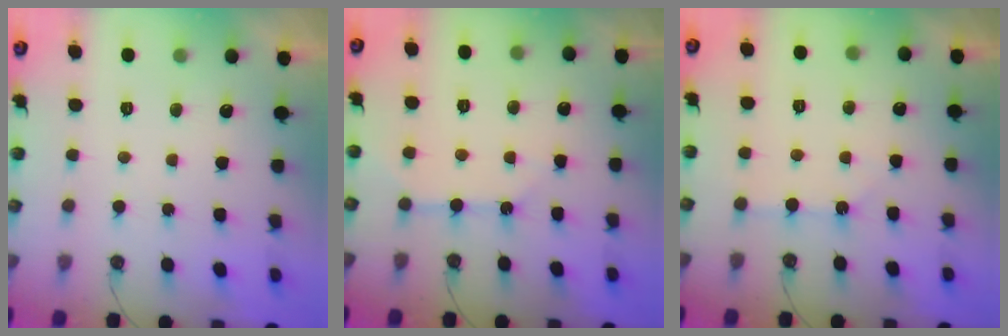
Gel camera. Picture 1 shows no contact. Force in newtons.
{"total": 7.5, "press": 7.5, "slide": 0.8}
{"total": 2.1, "press": 2.1, "slide": 0.3}